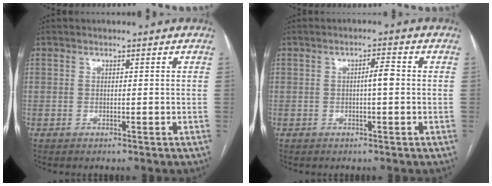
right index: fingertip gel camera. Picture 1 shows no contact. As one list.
[{"total": 2.4, "force": [-0.1, 0.2, 2.4], "torque": [-0.039, 0.004, -0.003]}]